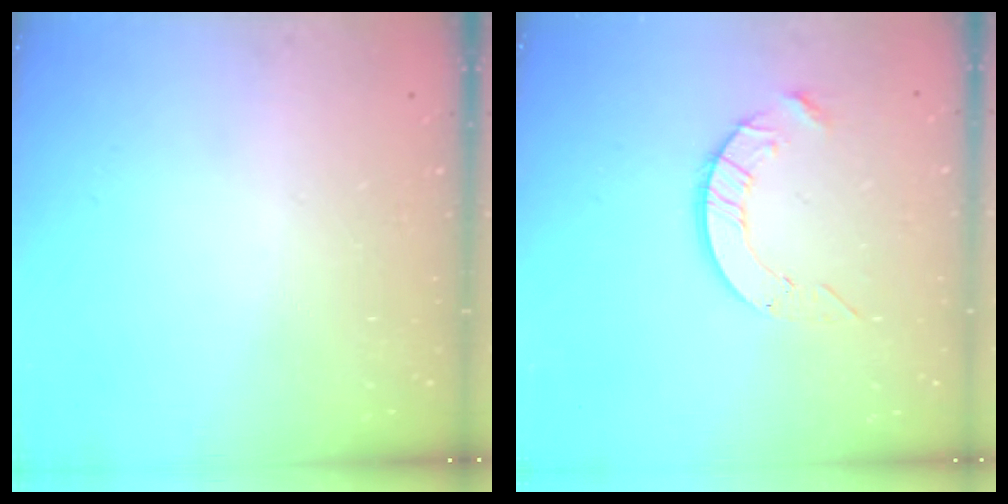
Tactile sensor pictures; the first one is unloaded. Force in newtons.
{"total": 7.0, "press": 7.0, "slide": 0.4}